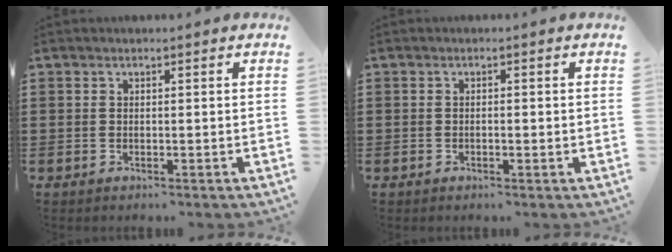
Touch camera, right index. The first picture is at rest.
{"total": 0.7, "force": [-0.2, 0.1, 0.7], "torque": [-0.013, -0.004, -0.003]}